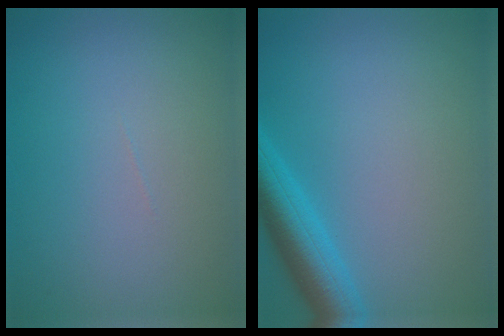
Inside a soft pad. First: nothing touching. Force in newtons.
{"total": 5.0, "press": 5.0, "slide": 0.3}